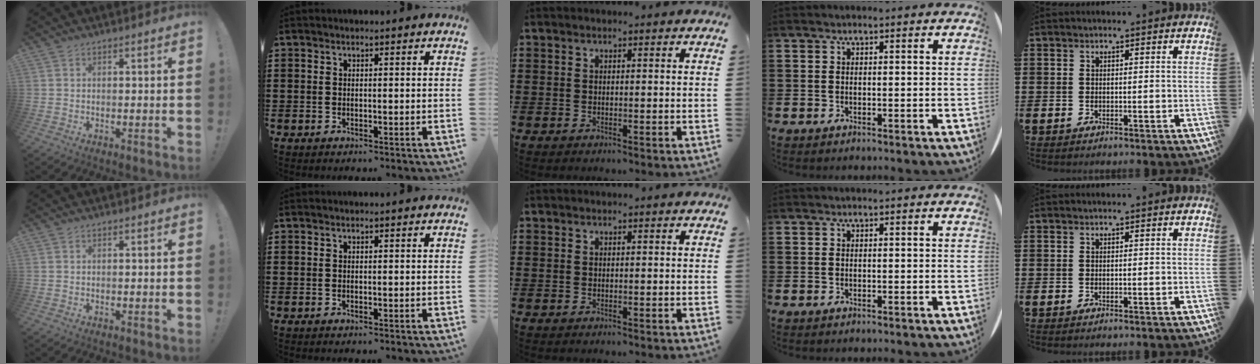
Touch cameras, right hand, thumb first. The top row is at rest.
{}